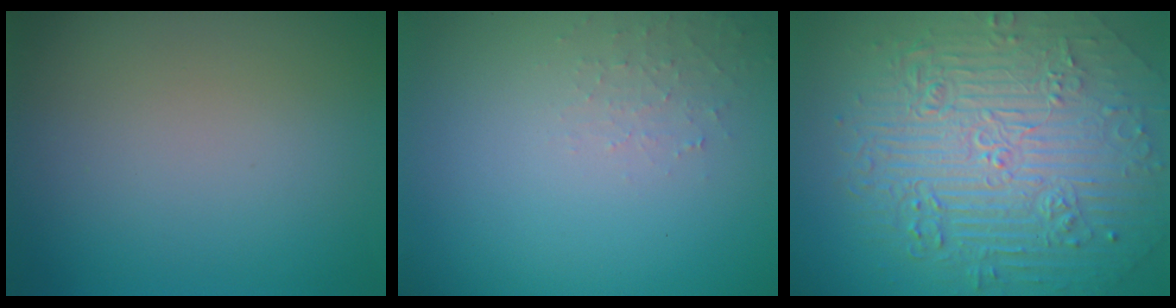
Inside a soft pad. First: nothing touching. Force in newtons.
{"total": 1.3, "press": 1.3, "slide": 0.2}
{"total": 10.9, "press": 7.2, "slide": 8.3}